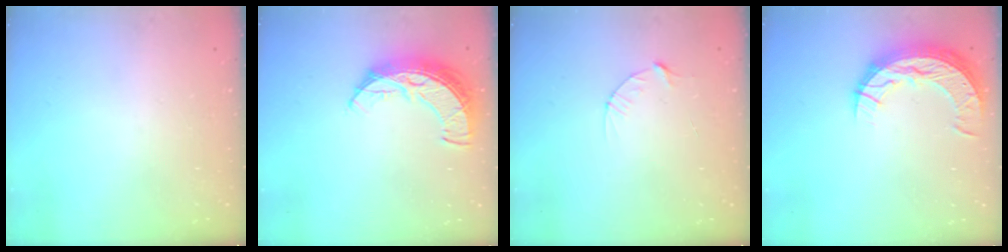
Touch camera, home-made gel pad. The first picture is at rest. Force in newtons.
{"total": 9.6, "press": 9.6, "slide": 0.6}
{"total": 3.2, "press": 3.2, "slide": 0.3}
{"total": 12.2, "press": 12.2, "slide": 0.9}